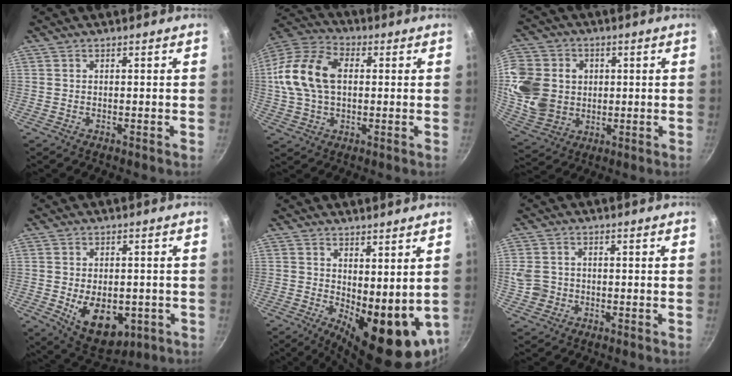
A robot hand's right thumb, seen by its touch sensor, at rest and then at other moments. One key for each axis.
{"total": 16.1, "fx": 1.8, "fy": 10.7, "fz": 11.9, "tx": -0.223, "ty": 0.028, "tz": 0.021}
{"total": 17.2, "fx": 1.5, "fy": 14.5, "fz": 9.2, "tx": -0.174, "ty": -0.001, "tz": 0.035}
{"total": 12.1, "fx": -2.9, "fy": 7.7, "fz": 8.8, "tx": -0.098, "ty": -0.007, "tz": -0.021}
{"total": 13.6, "fx": 0.8, "fy": 5.9, "fz": 12.3, "tx": -0.136, "ty": -0.030, "tz": 0.030}
{"total": 4.8, "fx": -0.7, "fy": 4.2, "fz": 2.2, "tx": -0.036, "ty": 0.005, "tz": -0.016}